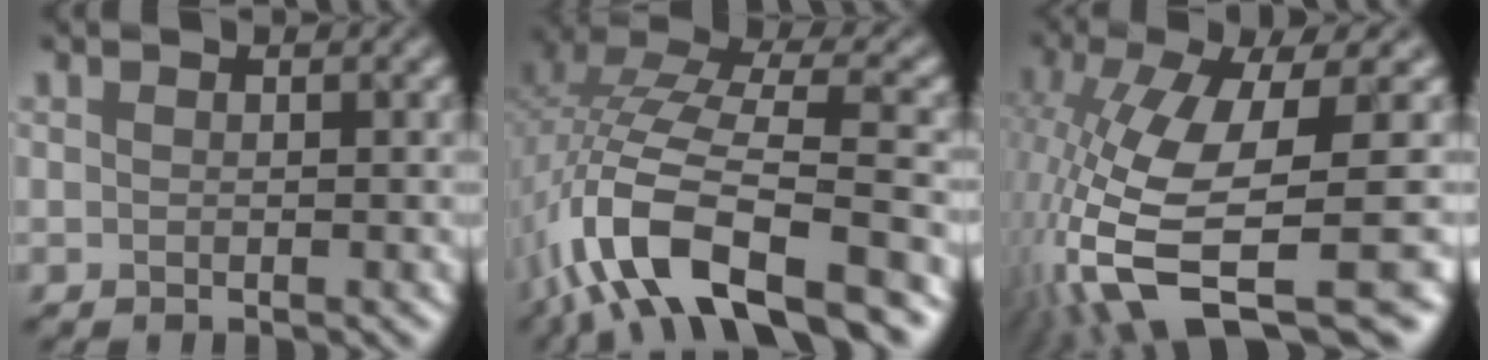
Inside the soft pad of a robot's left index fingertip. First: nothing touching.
{"total": 12.0, "force": [-6.6, 3.9, 9.3], "torque": [-0.198, 0.010, -0.105]}
{"total": 12.1, "force": [-5.0, 3.2, 10.5], "torque": [-0.226, -0.025, -0.059]}